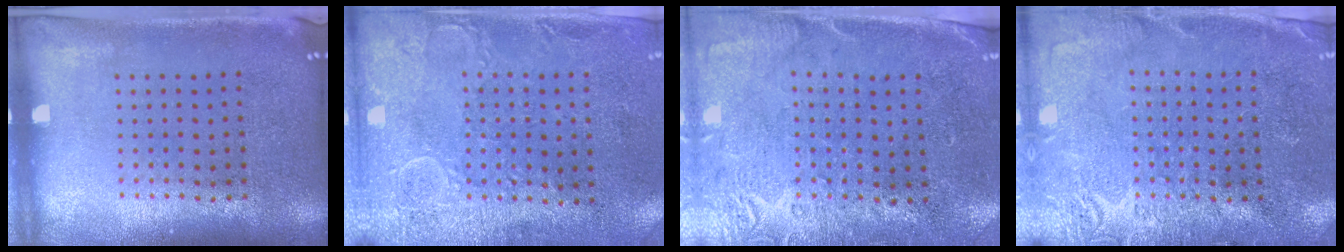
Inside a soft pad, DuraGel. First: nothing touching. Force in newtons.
{"total": 2.9, "press": 2.3, "slide": 1.8}
{"total": 2.7, "press": 2.3, "slide": 1.4}
{"total": 2.7, "press": 2.6, "slide": 0.5}